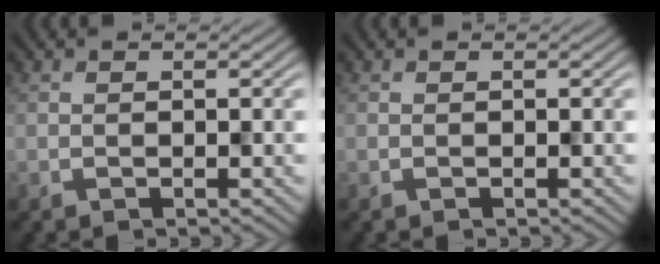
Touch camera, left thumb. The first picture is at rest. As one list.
[{"total": 0.0}]